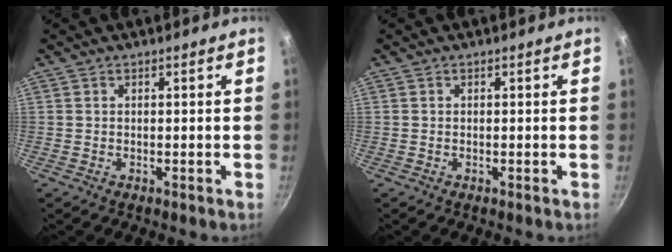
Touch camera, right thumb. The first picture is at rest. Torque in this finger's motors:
{"motor_torque": [-0.04, 0.04, -0.02, 0.18, 0.01]}